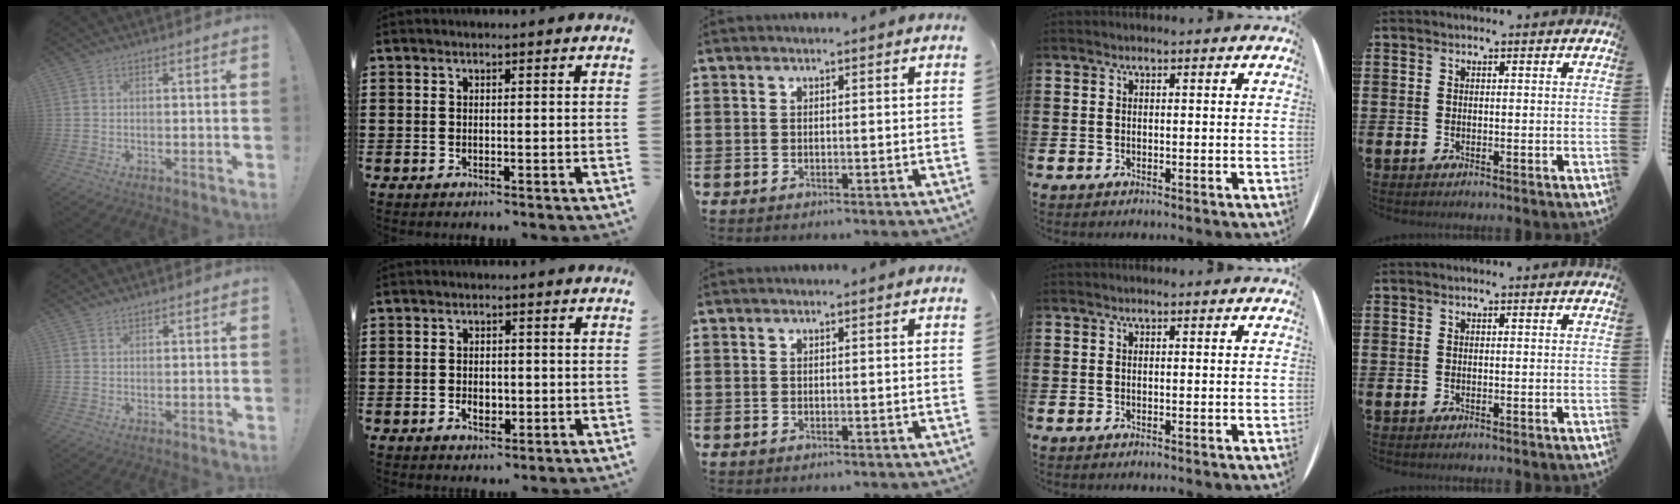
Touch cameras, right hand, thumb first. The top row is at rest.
{"thumb": {"total": 1.1, "force": [0.9, 0.5, 0.1], "torque": [0.003, -0.005, 0.017]}, "index": {"total": 2.5, "force": [-0.7, 1.6, 1.8], "torque": [-0.030, -0.005, -0.014]}}